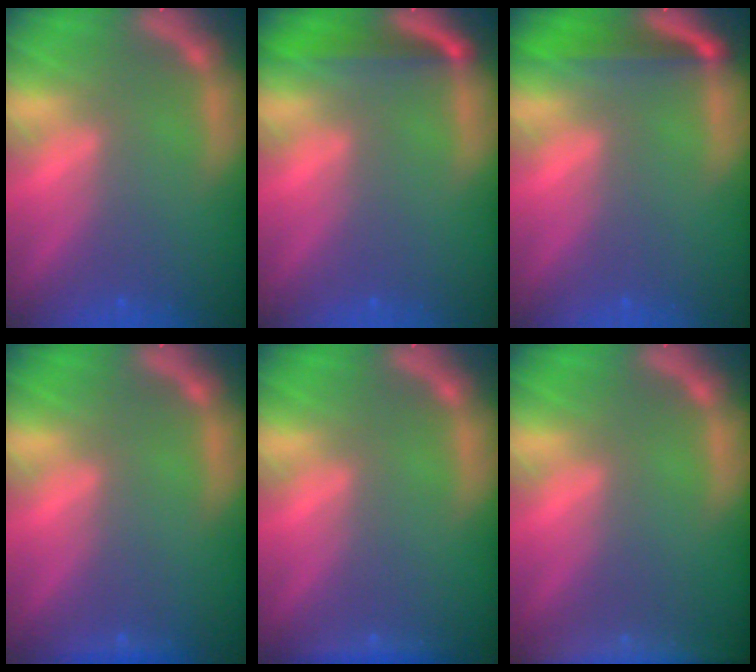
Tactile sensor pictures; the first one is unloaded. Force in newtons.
{"total": 3.4}
{"total": 4.0}
{"total": 0.9}
{"total": 1.4}
{"total": 6.9}